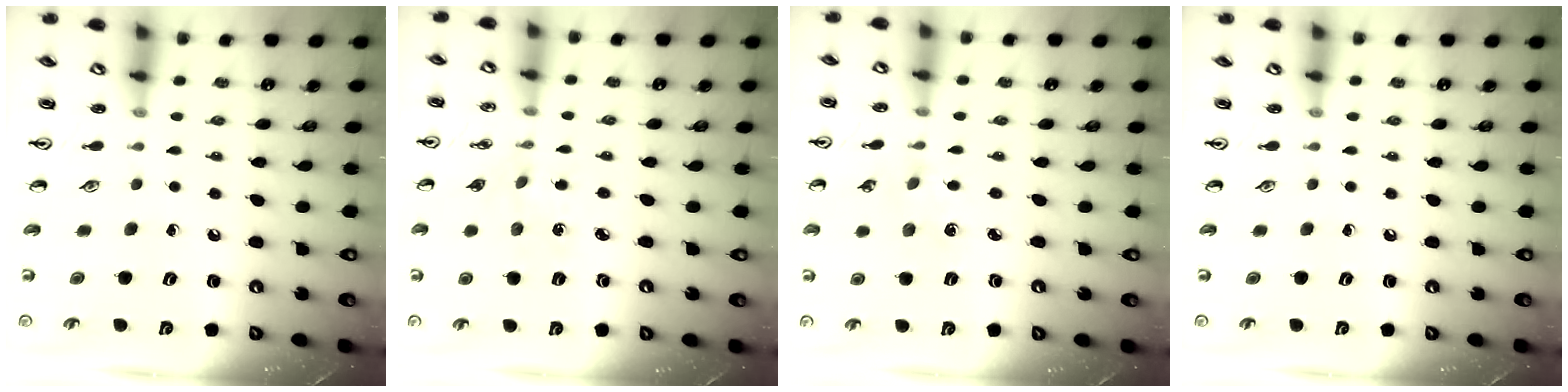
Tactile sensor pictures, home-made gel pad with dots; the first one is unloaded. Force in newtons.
{"total": 3.9, "press": 3.8, "slide": 0.4}
{"total": 0.8, "press": 0.8, "slide": 0.2}
{"total": 0.0}